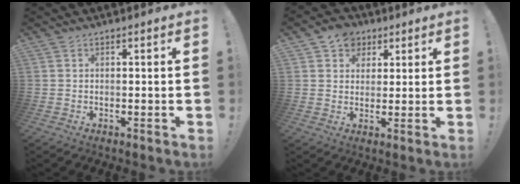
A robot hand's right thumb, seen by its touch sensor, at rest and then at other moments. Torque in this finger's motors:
{"motor_torque": [-0.07, 0.07, 0.04, -0.01, 0.05]}